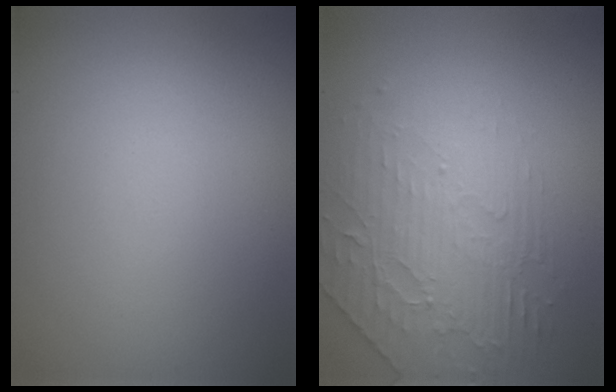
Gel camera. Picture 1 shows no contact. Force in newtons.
{"total": 2.8, "press": 2.3, "slide": 1.6}